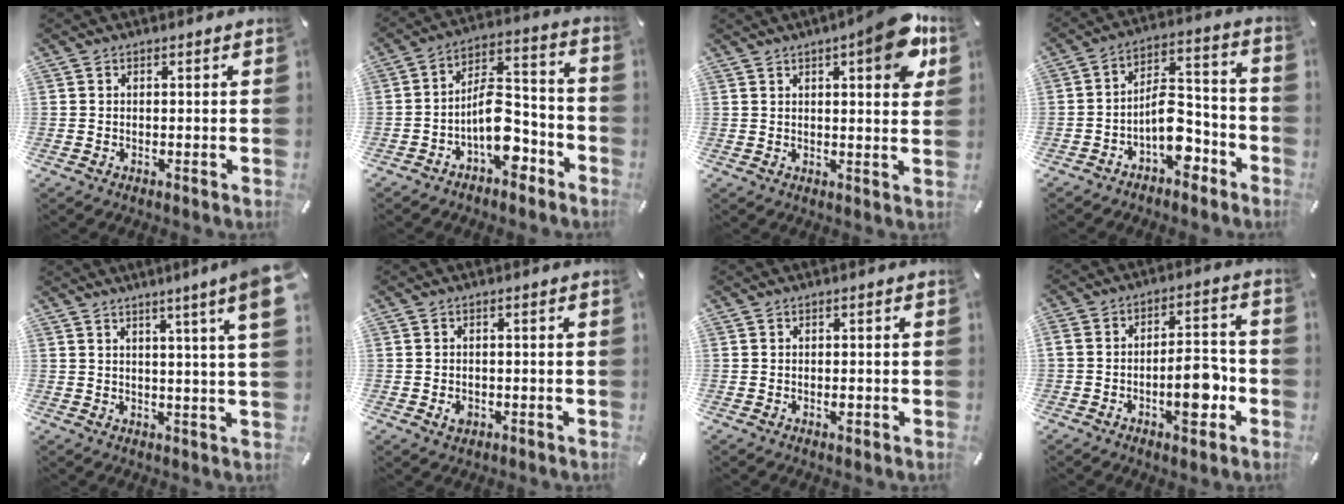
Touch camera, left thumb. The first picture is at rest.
{"total": 12.0, "force": [-5.2, 6.8, 8.3], "torque": [-0.132, 0.018, -0.094]}
{"total": 10.5, "force": [5.3, 2.7, 8.7], "torque": [-0.106, -0.027, 0.079]}
{"total": 10.8, "force": [-5.1, 6.5, 7.1], "torque": [-0.106, 0.021, -0.091]}
{"total": 8.5, "force": [4.4, -0.7, 7.3], "torque": [-0.113, -0.027, 0.065]}
{"total": 2.0, "force": [-0.6, 1.6, 1.0], "torque": [-0.018, 0.004, -0.011]}
{"total": 1.6, "force": [-0.5, 0.7, 1.4], "torque": [-0.024, 0.000, -0.008]}
{"total": 10.7, "force": [-3.9, 5.1, 8.6], "torque": [-0.119, 0.021, -0.062]}